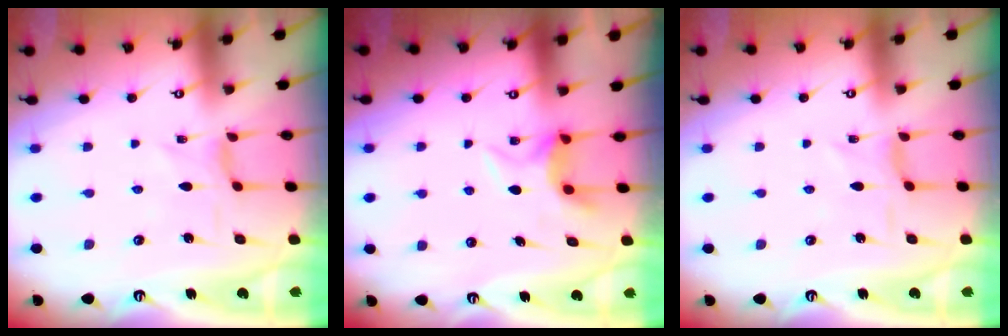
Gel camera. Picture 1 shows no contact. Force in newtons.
{"total": 6.4, "press": 6.4, "slide": 0.3}
{"total": 1.9, "press": 1.8, "slide": 0.5}